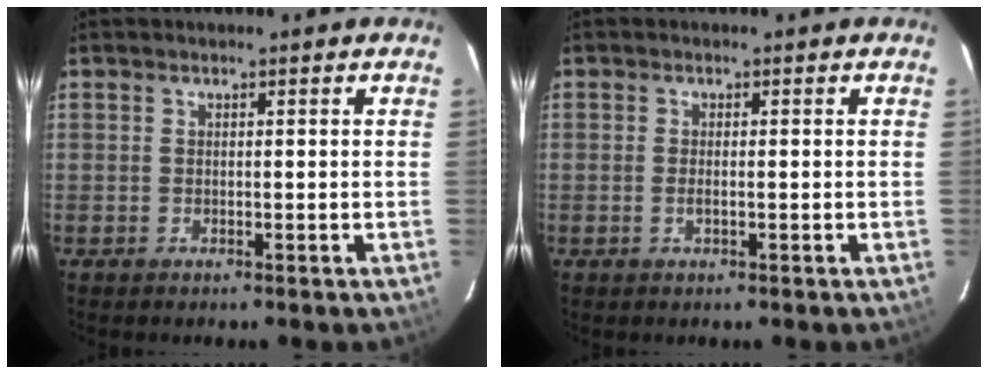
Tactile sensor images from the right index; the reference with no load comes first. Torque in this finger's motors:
{"motor_torque": [-0.07, -0.02, -0.01, 0.00]}